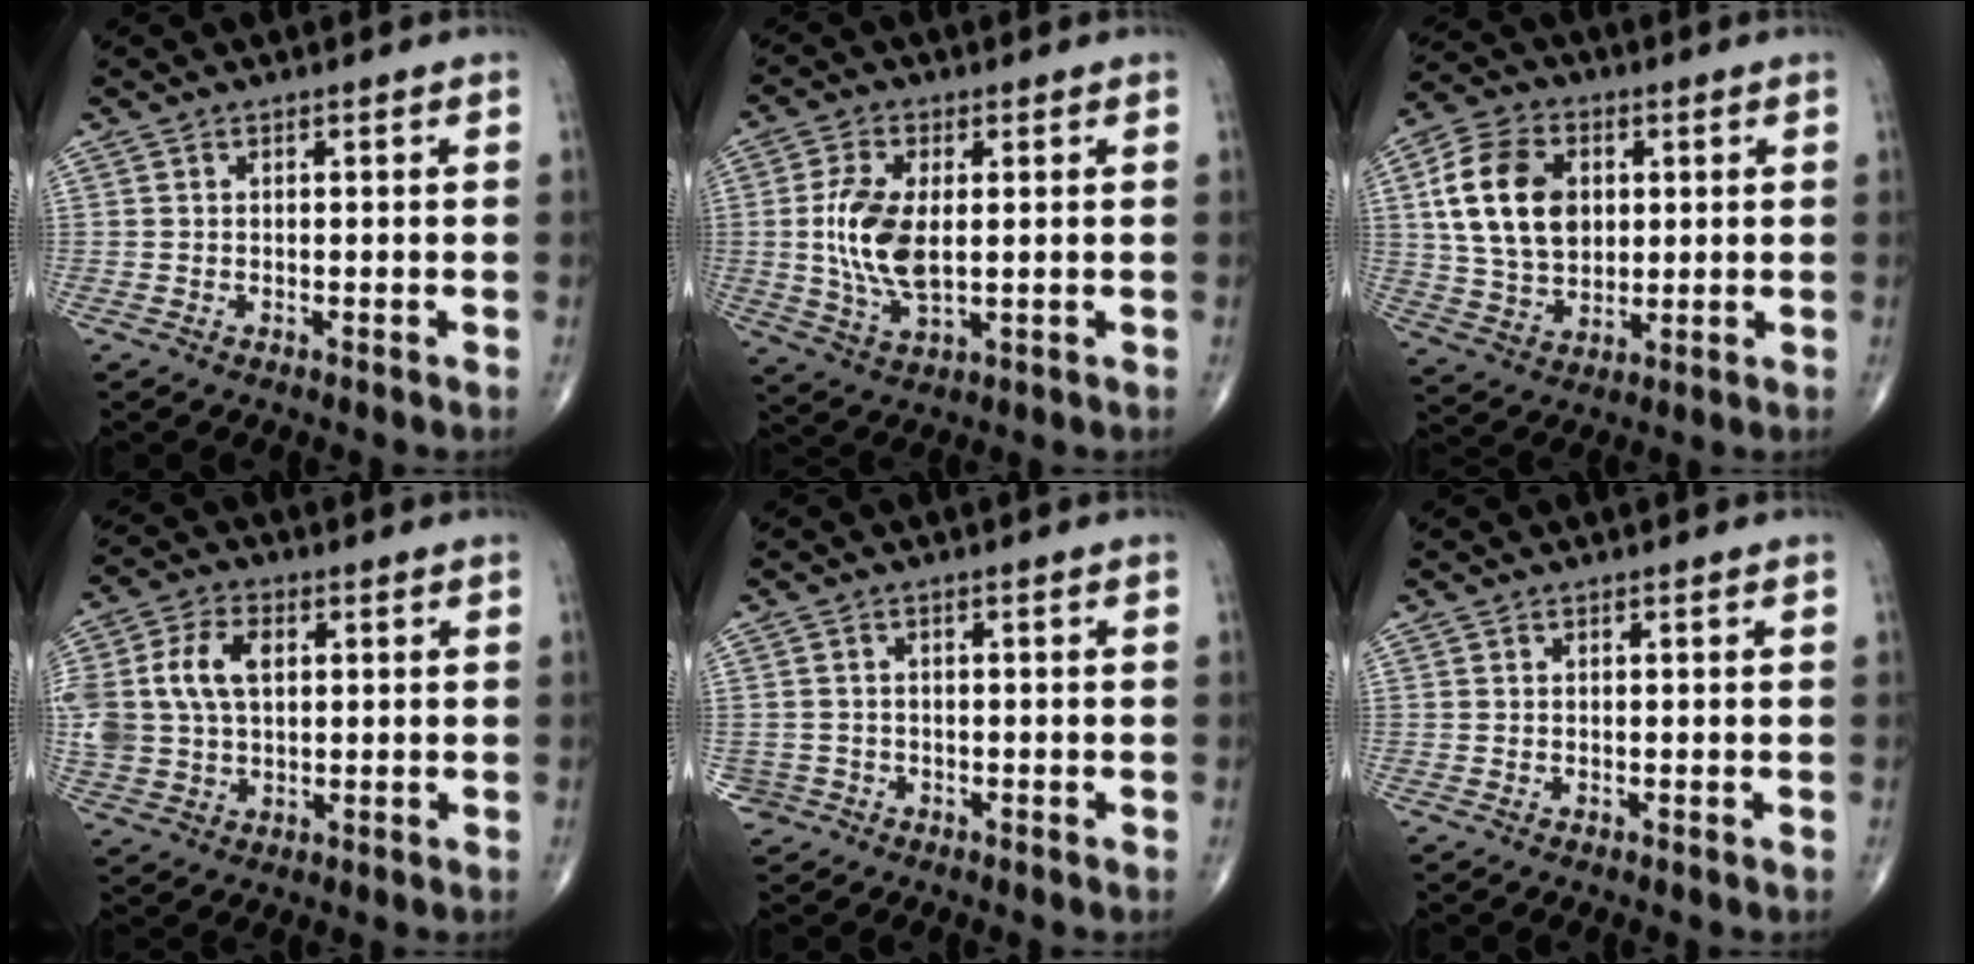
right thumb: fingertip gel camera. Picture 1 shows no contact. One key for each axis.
{"total": 10.5, "fx": 0.6, "fy": 5.3, "fz": 9.0, "tx": -0.190, "ty": -0.010, "tz": 0.016}
{"total": 15.3, "fx": 3.1, "fy": 10.8, "fz": 10.5, "tx": -0.172, "ty": 0.000, "tz": 0.058}
{"total": 13.3, "fx": 2.5, "fy": 9.1, "fz": 9.3, "tx": -0.202, "ty": 0.007, "tz": 0.050}
{"total": 2.5, "fx": -1.0, "fy": 2.2, "fz": -0.4, "tx": 0.019, "ty": 0.011, "tz": -0.021}
{"total": 0.0}